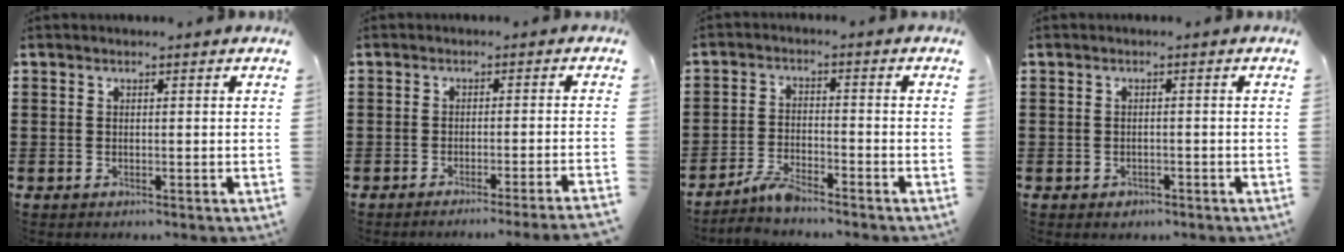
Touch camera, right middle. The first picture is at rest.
{"total": 2.3, "force": [-1.9, -0.7, 1.1], "torque": [-0.017, -0.001, -0.039]}
{"total": 3.9, "force": [-3.5, 0.5, 1.7], "torque": [-0.044, 0.001, -0.073]}
{"total": 0.8, "force": [-0.6, 0.5, 0.1], "torque": [-0.005, 0.001, -0.014]}